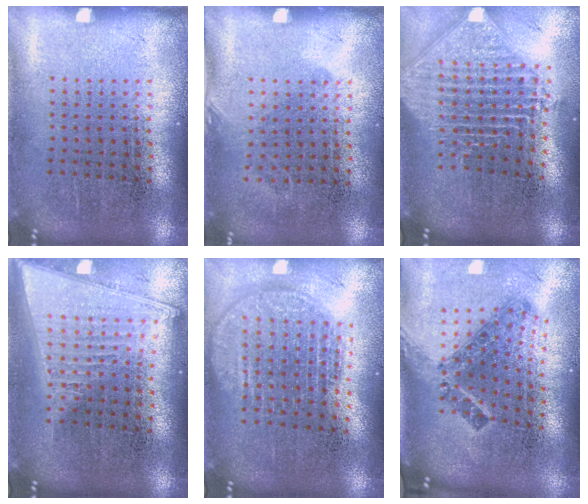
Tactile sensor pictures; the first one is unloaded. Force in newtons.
{"total": 0.8, "press": 0.6, "slide": 0.5}
{"total": 2.3, "press": 1.8, "slide": 1.5}
{"total": 2.0, "press": 1.7, "slide": 1.0}
{"total": 1.8, "press": 1.5, "slide": 0.9}
{"total": 1.9, "press": 1.3, "slide": 1.3}